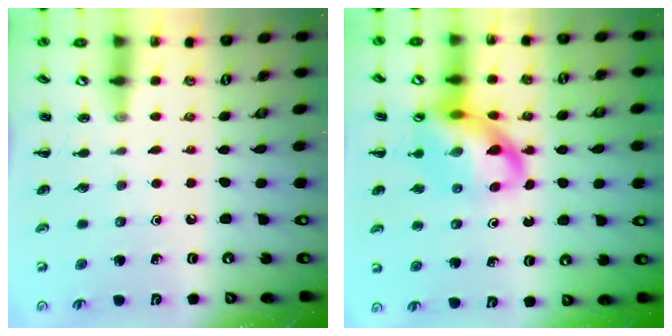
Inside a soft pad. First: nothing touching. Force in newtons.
{"total": 15.2, "press": 14.6, "slide": 3.9}